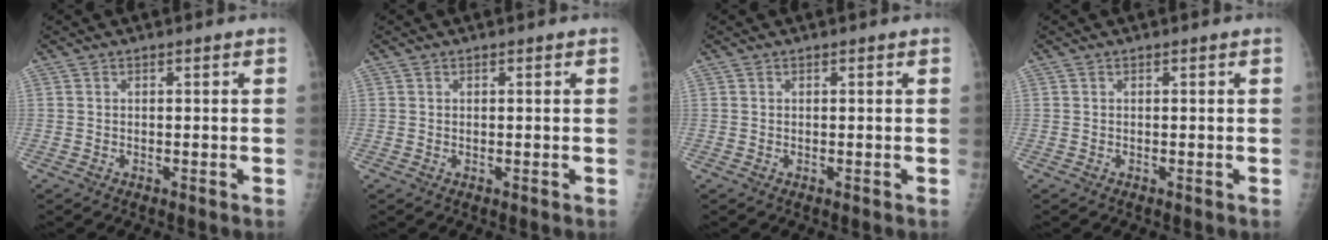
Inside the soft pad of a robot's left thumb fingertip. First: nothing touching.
{"total": 0.0}
{"total": 0.0}
{"total": 0.0}